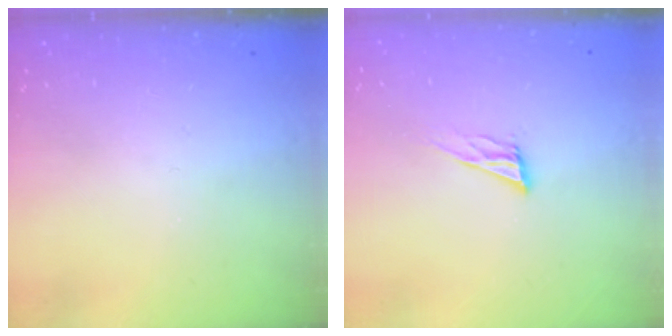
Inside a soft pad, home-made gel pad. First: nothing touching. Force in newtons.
{"total": 8.6, "press": 8.2, "slide": 2.5}